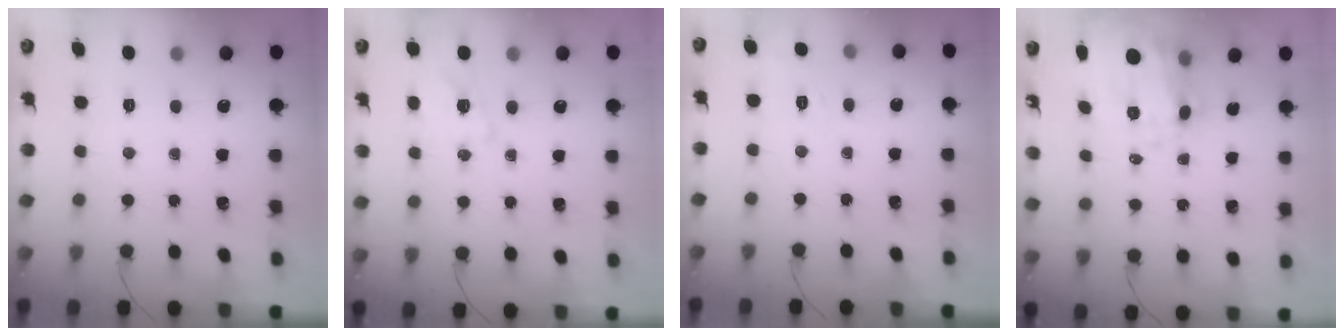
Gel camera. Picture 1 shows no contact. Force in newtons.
{"total": 1.5, "press": 0.9, "slide": 1.1}
{"total": 2.0, "press": 0.7, "slide": 1.9}
{"total": 10.5, "press": 10.2, "slide": 2.5}